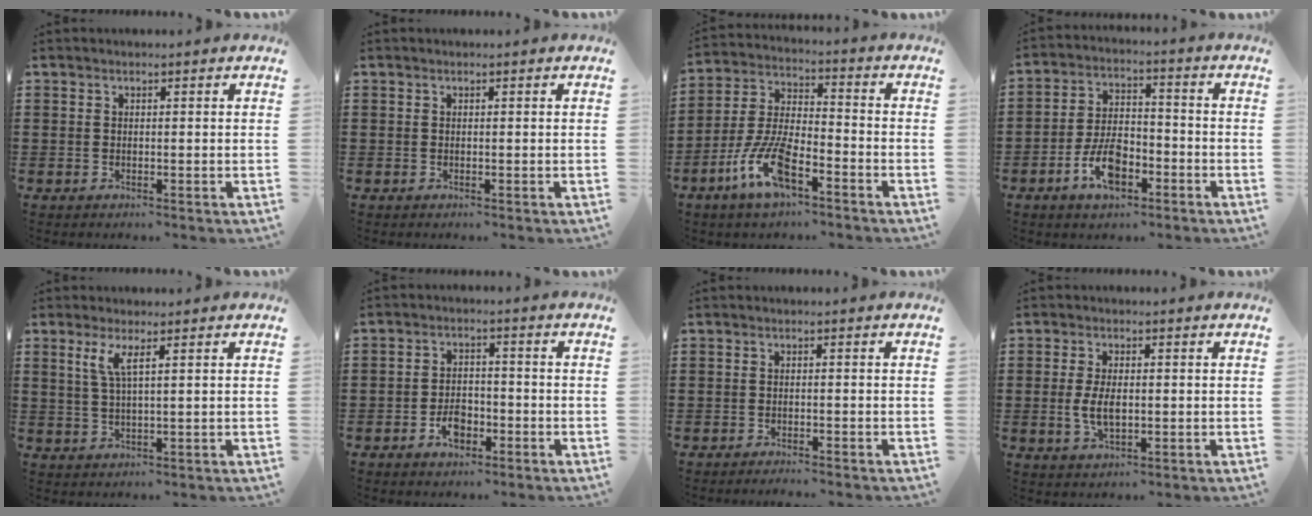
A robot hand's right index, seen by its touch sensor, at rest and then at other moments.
{"total": 0.0}
{"total": 9.5, "force": [-5.2, 3.3, 7.2], "torque": [-0.177, -0.005, -0.103]}
{"total": 7.8, "force": [-3.6, 4.0, 5.7], "torque": [-0.125, 0.005, -0.070]}
{"total": 3.3, "force": [1.4, 0.4, 3.0], "torque": [-0.067, -0.001, 0.023]}
{"total": 4.1, "force": [-2.0, 2.5, 2.6], "torque": [-0.052, 0.003, -0.039]}
{"total": 1.3, "force": [-1.3, -0.1, 0.0], "torque": [-0.002, 0.002, -0.026]}
{"total": 4.2, "force": [-0.2, 2.1, 3.7], "torque": [-0.077, 0.002, -0.005]}